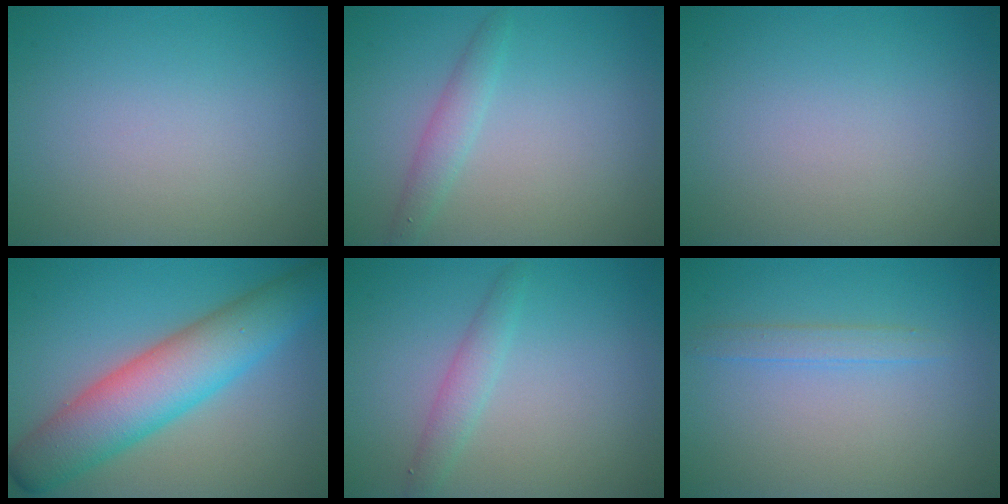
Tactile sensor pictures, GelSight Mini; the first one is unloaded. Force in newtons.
{"total": 1.8, "press": 1.8, "slide": 0.0}
{"total": 0.0}
{"total": 8.4, "press": 8.4, "slide": 0.1}
{"total": 1.9, "press": 1.9, "slide": 0.1}
{"total": 1.4, "press": 1.4, "slide": 0.0}